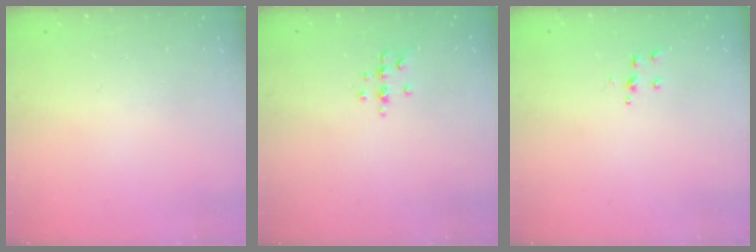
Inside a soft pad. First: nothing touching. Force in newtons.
{"total": 4.9, "press": 4.8, "slide": 0.7}
{"total": 3.5, "press": 3.5, "slide": 0.3}